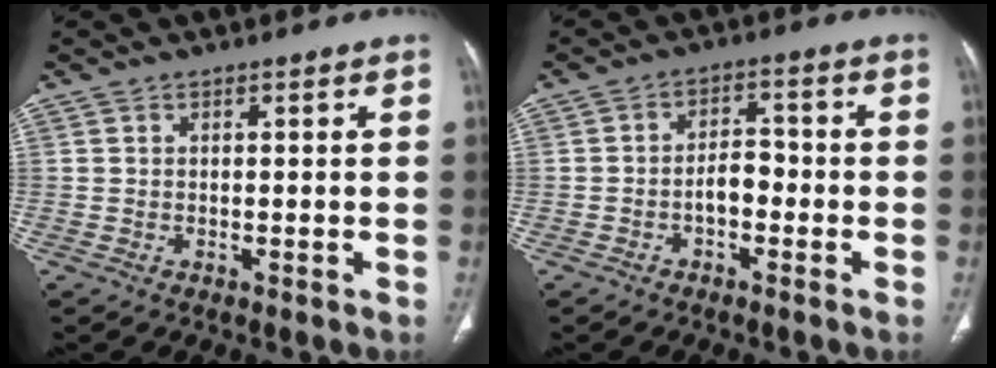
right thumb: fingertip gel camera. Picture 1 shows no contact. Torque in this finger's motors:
{"motor_torque": [0.66, 0.67, 0.59, -0.43, 0.19]}